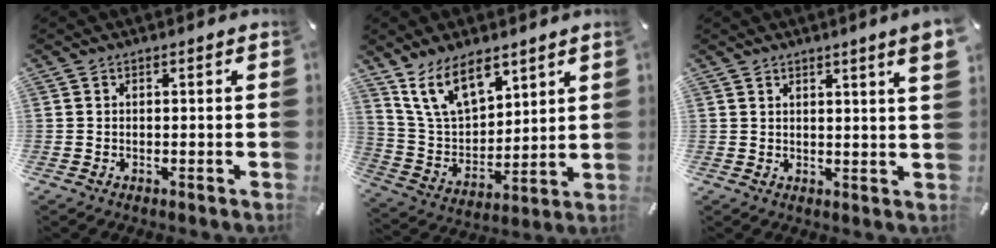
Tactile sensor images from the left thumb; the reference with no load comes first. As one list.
[{"total": 13.3, "force": [9.3, 7.1, 6.3], "torque": [-0.155, -0.044, 0.177]}, {"total": 3.7, "force": [2.6, 0.1, 2.6], "torque": [-0.039, -0.009, 0.041]}]